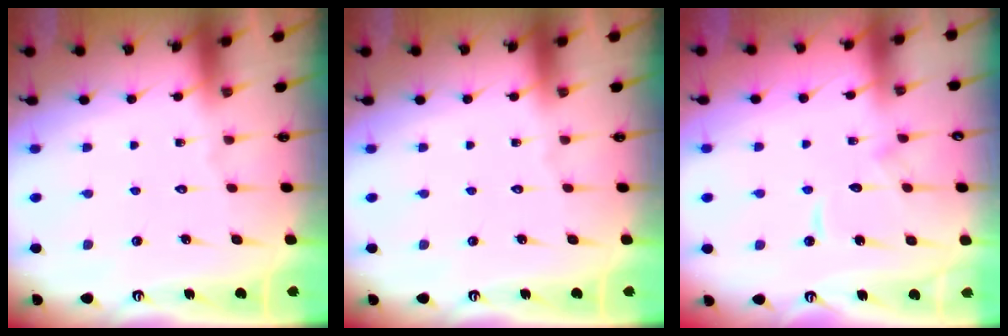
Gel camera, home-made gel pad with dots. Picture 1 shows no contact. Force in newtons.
{"total": 0.0}
{"total": 8.5, "press": 8.5, "slide": 0.8}